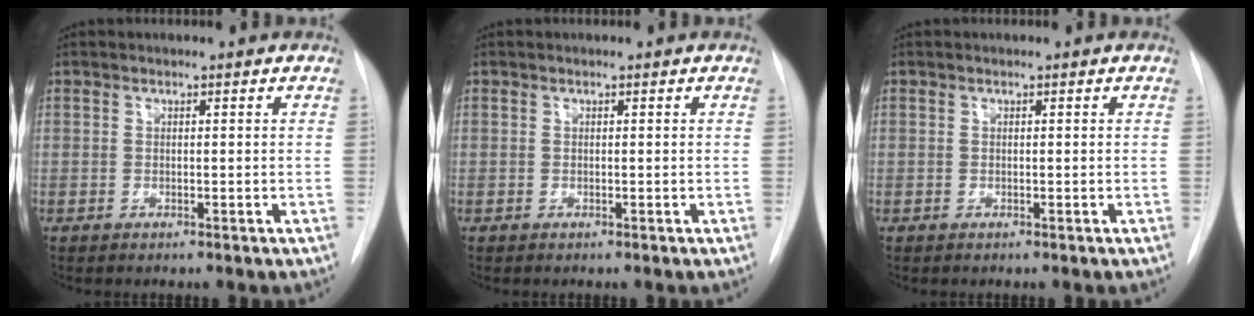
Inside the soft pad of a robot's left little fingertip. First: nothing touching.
{"total": 0.0}
{"total": 0.0}